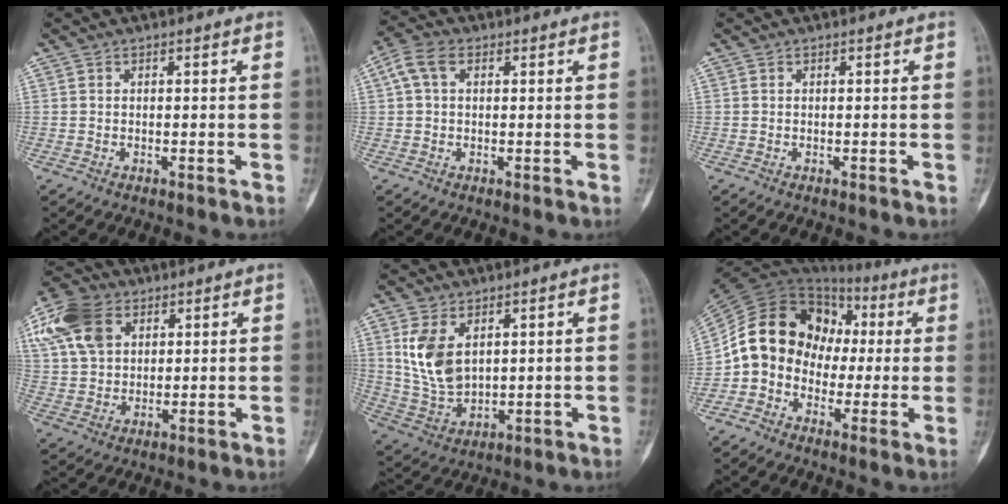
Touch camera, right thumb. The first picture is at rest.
{"total": 4.9, "force": [1.5, 3.1, 3.5], "torque": [-0.079, 0.020, 0.028]}
{"total": 0.0}
{"total": 15.3, "force": [6.3, 10.7, 8.9], "torque": [-0.186, 0.005, 0.118]}
{"total": 10.0, "force": [3.3, 6.1, 7.2], "torque": [-0.133, -0.015, 0.082]}
{"total": 15.6, "force": [-0.2, 13.0, 8.7], "torque": [-0.137, 0.049, -0.005]}